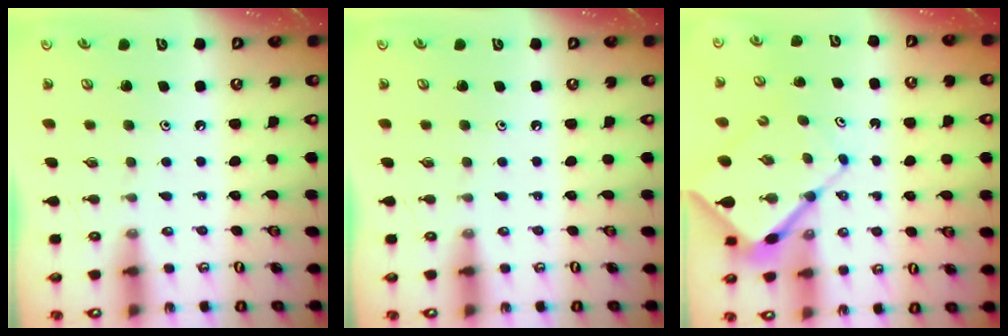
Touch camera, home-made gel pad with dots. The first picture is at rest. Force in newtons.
{"total": 0.0}
{"total": 9.4, "press": 9.4, "slide": 1.0}